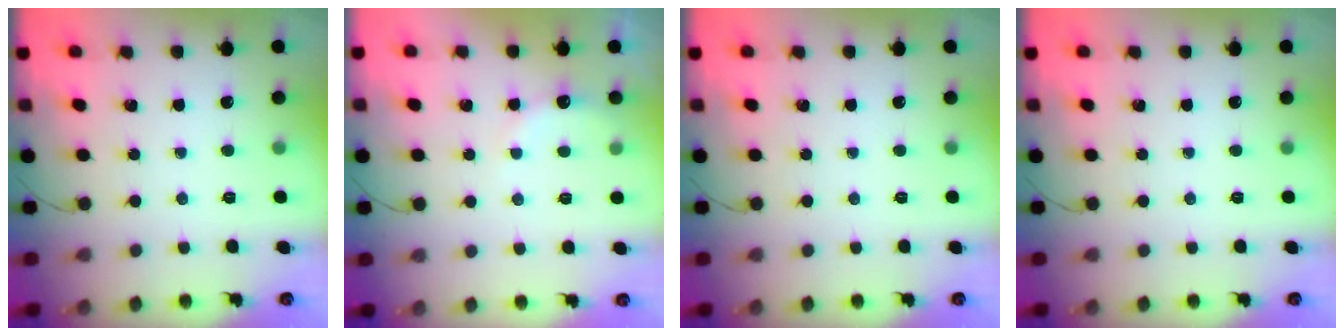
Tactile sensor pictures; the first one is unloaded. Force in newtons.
{"total": 5.1, "press": 4.9, "slide": 1.3}
{"total": 0.0}
{"total": 0.0}